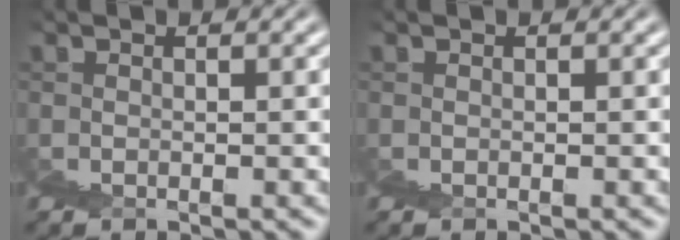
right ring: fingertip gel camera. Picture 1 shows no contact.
{"total": 0.0}